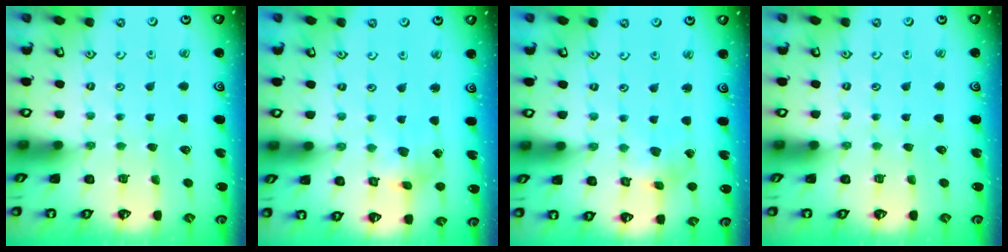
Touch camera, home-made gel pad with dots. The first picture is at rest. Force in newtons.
{"total": 4.1, "press": 4.0, "slide": 0.6}
{"total": 2.8, "press": 2.8, "slide": 0.1}
{"total": 0.0}